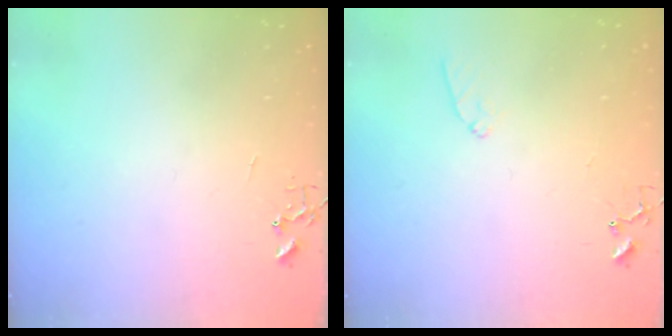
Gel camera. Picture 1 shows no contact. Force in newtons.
{"total": 6.4, "press": 6.4, "slide": 0.6}